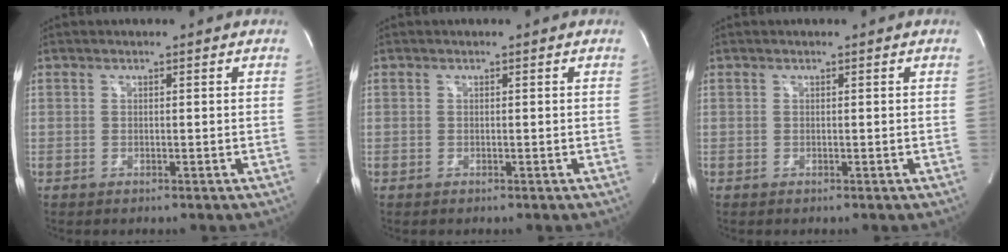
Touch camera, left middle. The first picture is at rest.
{"total": 0.0}
{"total": 0.0}